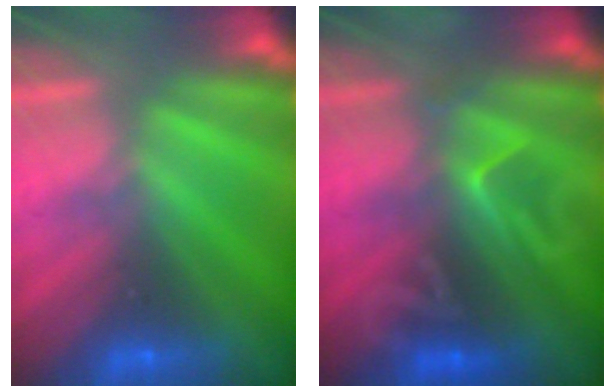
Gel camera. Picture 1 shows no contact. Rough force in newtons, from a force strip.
{"total": 2.4}